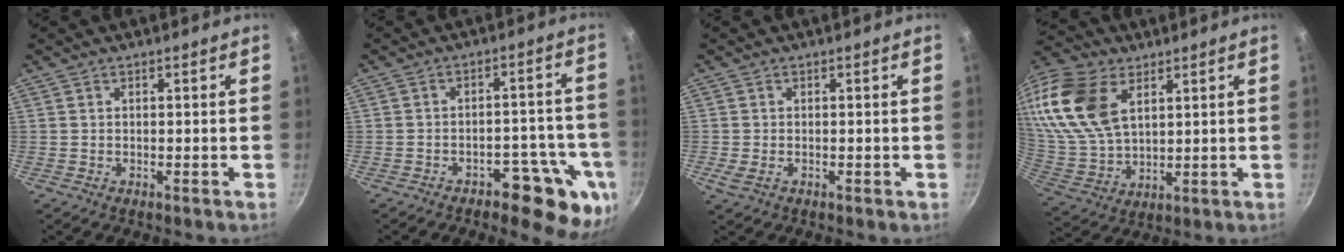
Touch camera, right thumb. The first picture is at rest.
{"total": 11.4, "force": [-5.6, 5.8, 8.1], "torque": [-0.044, 0.044, -0.068]}
{"total": 2.2, "force": [-0.6, 1.4, 1.7], "torque": [-0.022, -0.004, -0.010]}
{"total": 20.5, "force": [8.1, 12.6, 14.0], "torque": [-0.289, -0.019, 0.163]}